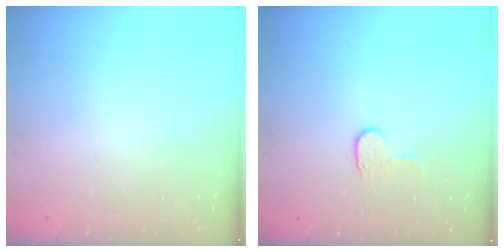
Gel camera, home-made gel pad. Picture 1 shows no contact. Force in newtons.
{"total": 5.8, "press": 5.8, "slide": 0.5}